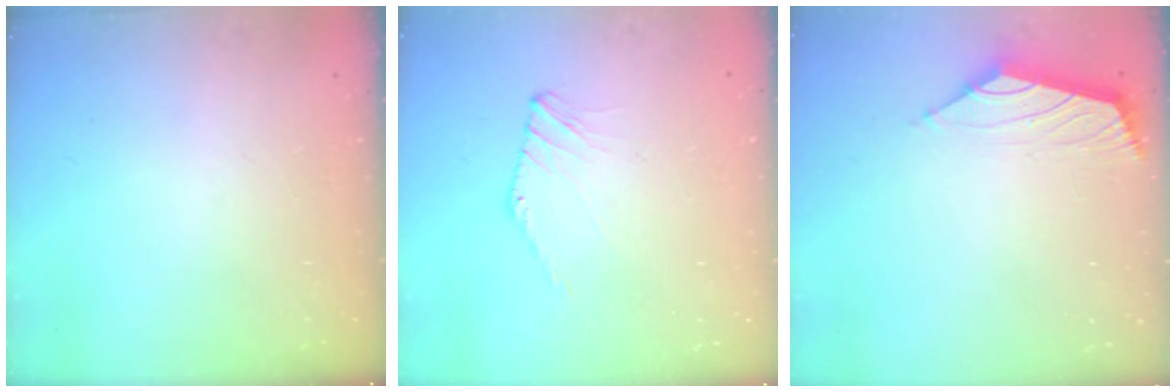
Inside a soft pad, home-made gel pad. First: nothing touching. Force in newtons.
{"total": 3.1, "press": 3.0, "slide": 0.8}
{"total": 2.3, "press": 2.2, "slide": 0.6}